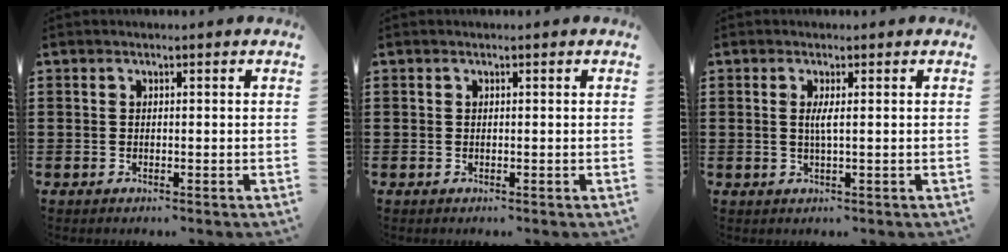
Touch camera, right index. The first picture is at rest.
{"total": 0.0}
{"total": 2.0, "force": [0.2, 0.0, 2.0], "torque": [-0.040, -0.005, 0.003]}